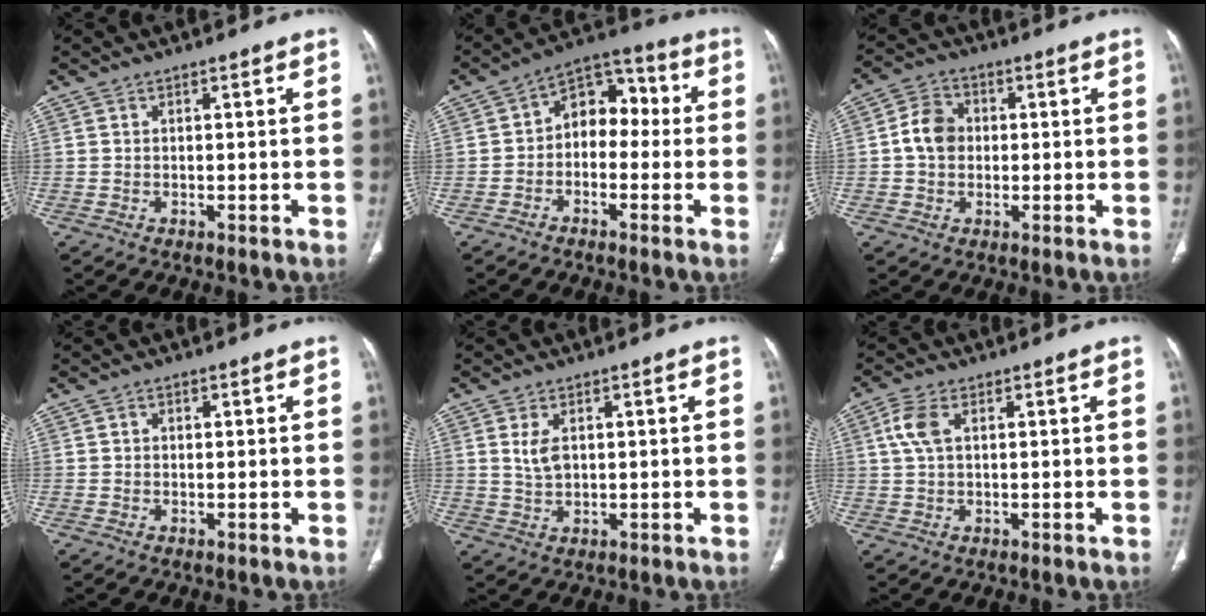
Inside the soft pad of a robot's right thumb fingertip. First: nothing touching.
{"total": 9.5, "force": [-0.5, 6.8, 6.6], "torque": [-0.058, 0.043, -0.027]}
{"total": 6.5, "force": [0.2, 5.3, 3.8], "torque": [-0.056, 0.014, -0.004]}
{"total": 0.6, "force": [0.2, 0.5, 0.3], "torque": [0.000, 0.000, 0.001]}
{"total": 3.7, "force": [1.0, 2.2, 2.8], "torque": [-0.054, -0.004, 0.025]}
{"total": 4.7, "force": [1.3, 2.4, 3.8], "torque": [-0.098, 0.013, 0.026]}